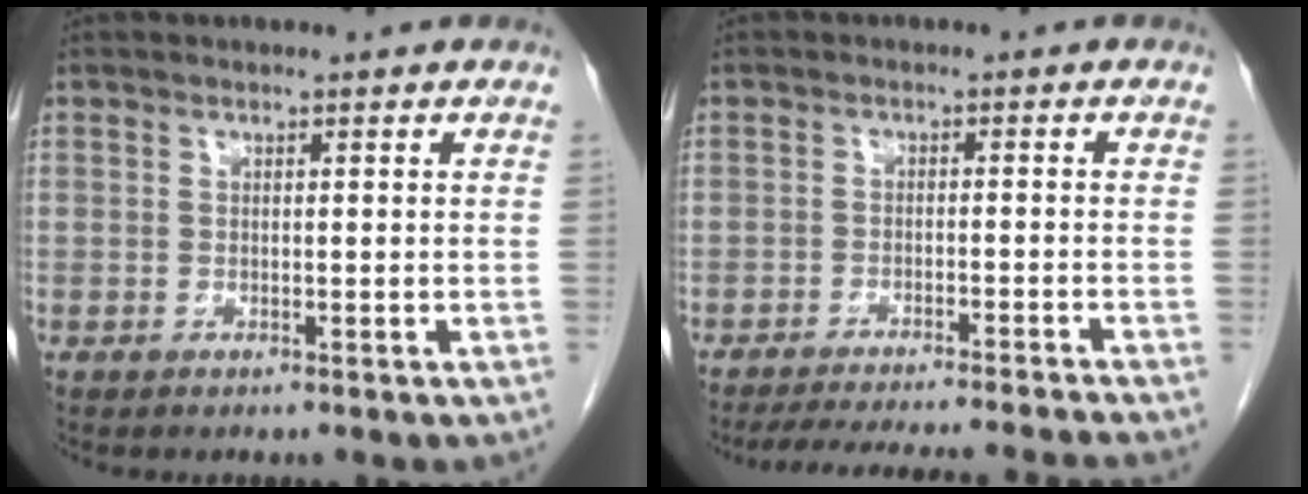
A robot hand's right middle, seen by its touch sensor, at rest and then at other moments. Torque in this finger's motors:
{"motor_torque": [1.07, -1.07, 0.02, 0.06]}